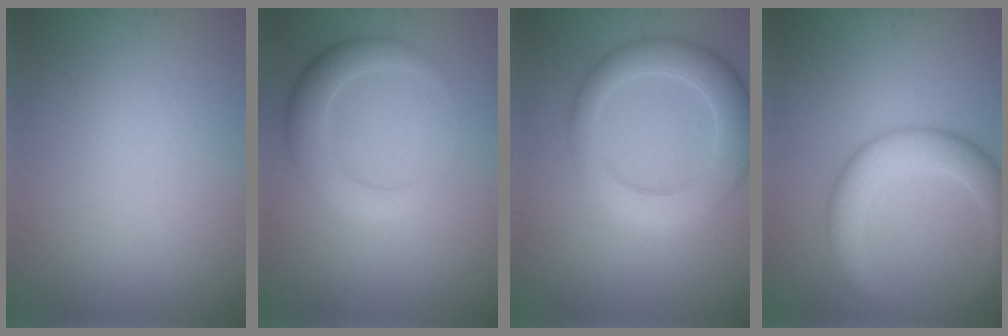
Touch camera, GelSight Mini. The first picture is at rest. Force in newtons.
{"total": 3.6, "press": 3.6, "slide": 0.2}
{"total": 5.7, "press": 5.7, "slide": 0.2}
{"total": 5.6, "press": 5.6, "slide": 0.4}